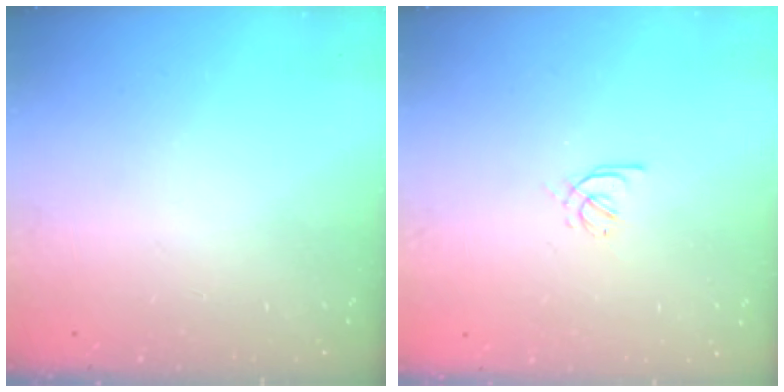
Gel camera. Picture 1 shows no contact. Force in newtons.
{"total": 2.4, "press": 2.3, "slide": 0.6}